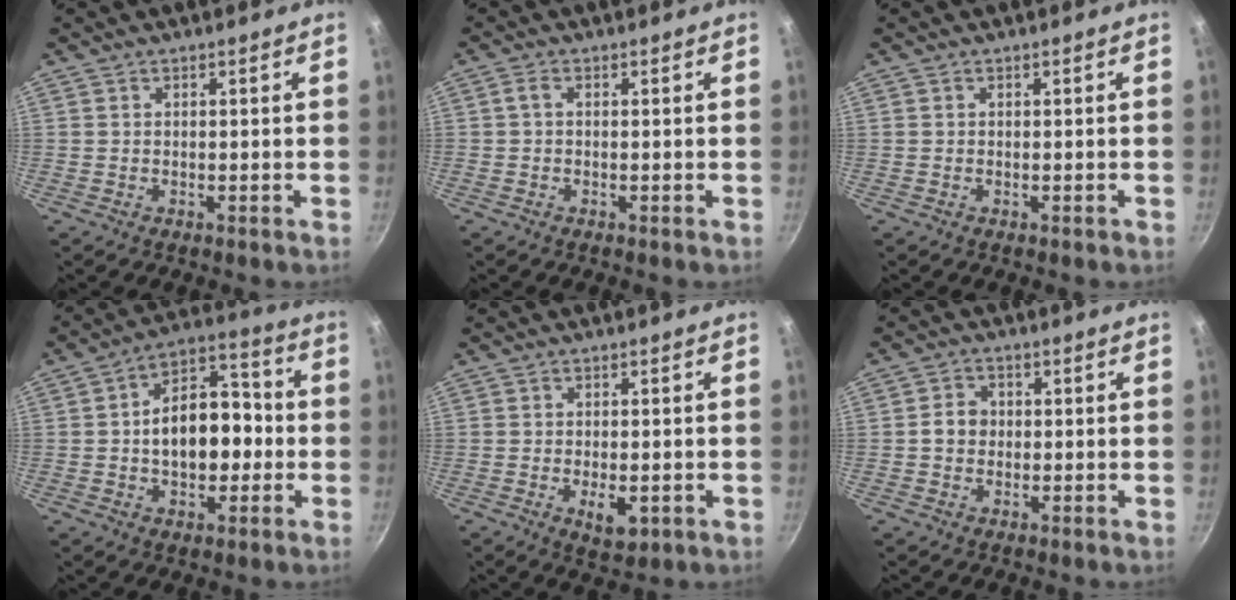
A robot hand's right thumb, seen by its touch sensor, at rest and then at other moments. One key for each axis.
{"total": 1.4, "fx": -0.1, "fy": 0.8, "fz": 1.2, "tx": -0.030, "ty": 0.008, "tz": -0.004}
{"total": 0.0}
{"total": 14.7, "fx": -1.2, "fy": 9.6, "fz": 11.1, "tx": -0.129, "ty": 0.041, "tz": -0.027}
{"total": 5.4, "fx": -1.5, "fy": 2.7, "fz": 4.4, "tx": -0.052, "ty": 0.000, "tz": -0.015}
{"total": 3.9, "fx": -0.1, "fy": 3.4, "fz": 2.0, "tx": -0.014, "ty": 0.011, "tz": -0.008}